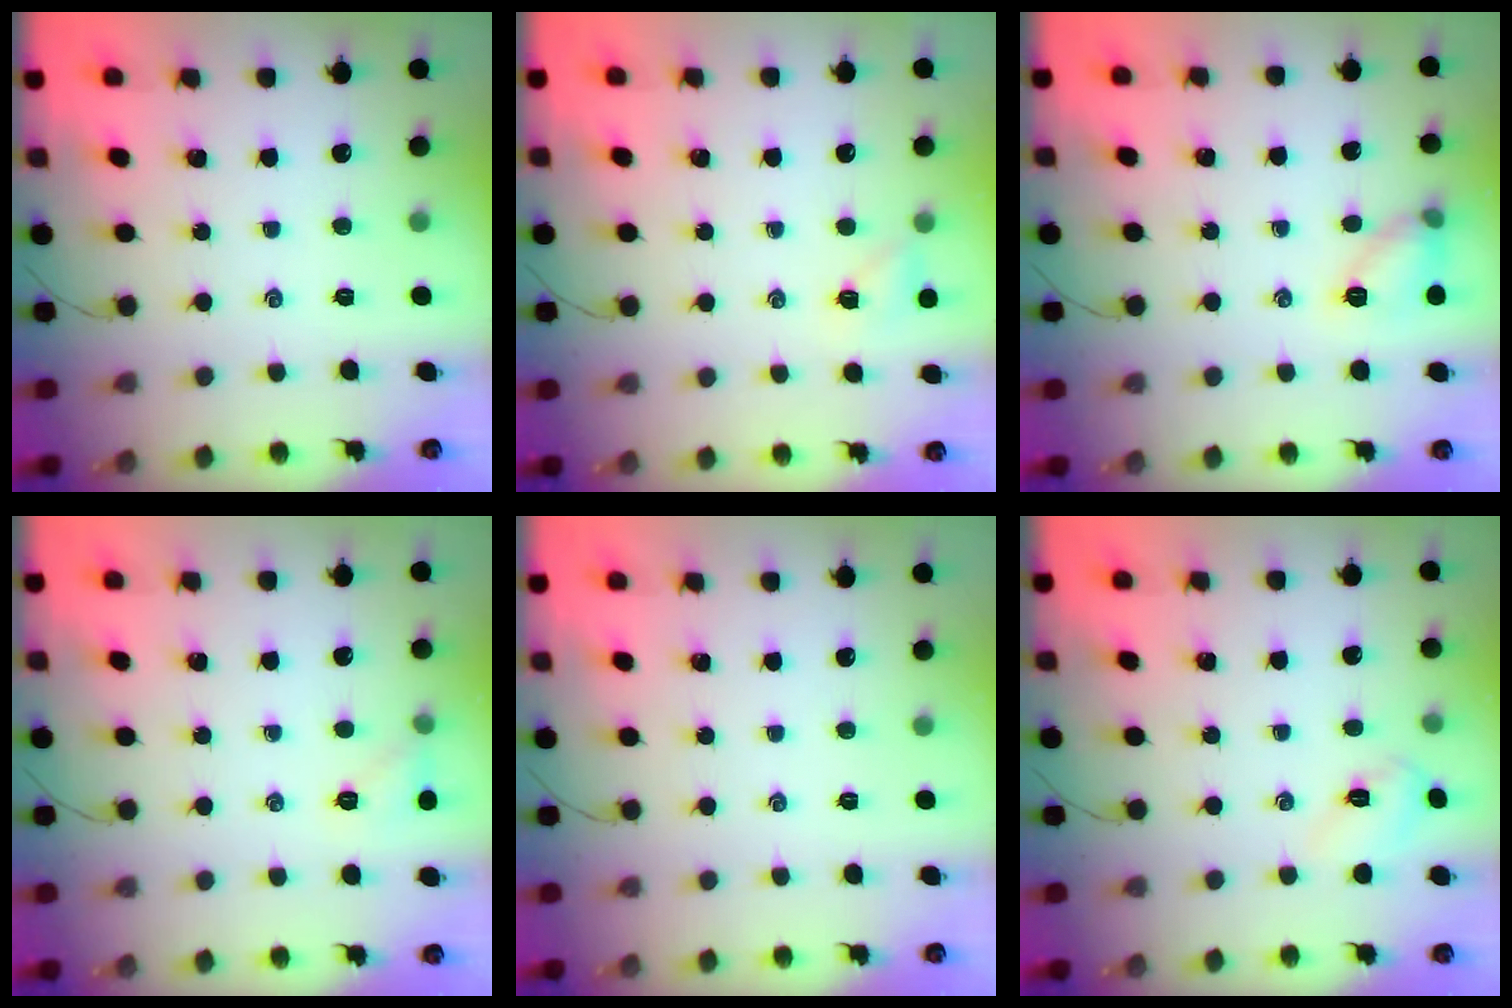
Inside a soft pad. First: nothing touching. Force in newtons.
{"total": 5.0, "press": 4.8, "slide": 1.2}
{"total": 8.9, "press": 8.9, "slide": 0.6}
{"total": 5.4, "press": 5.3, "slide": 1.4}
{"total": 0.0}
{"total": 3.6, "press": 3.5, "slide": 0.9}